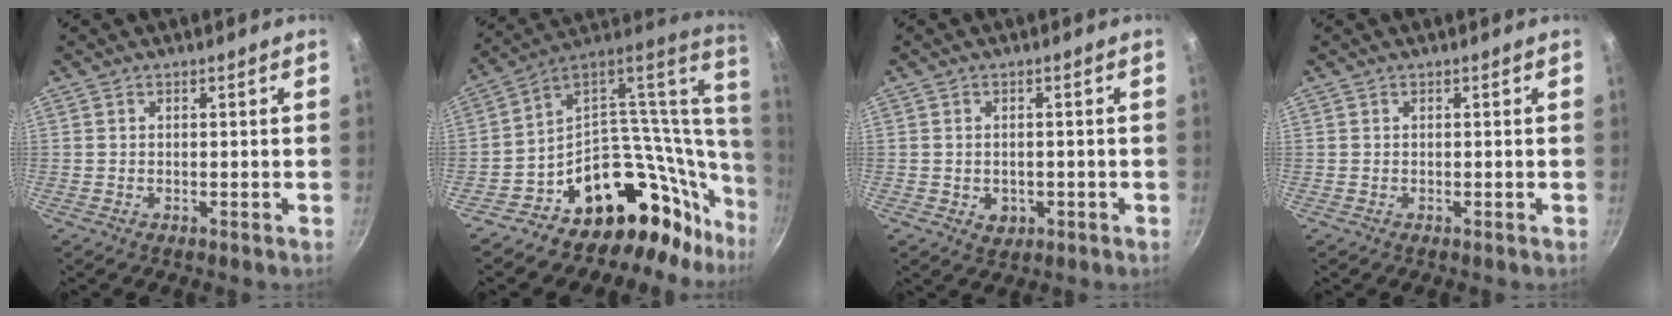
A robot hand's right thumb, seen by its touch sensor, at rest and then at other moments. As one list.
[{"total": 26.7, "force": [-2.6, 22.7, 13.9], "torque": [-0.121, 0.028, -0.061]}, {"total": 3.1, "force": [-0.8, 2.5, 1.7], "torque": [-0.021, 0.001, -0.002]}, {"total": 0.0}]